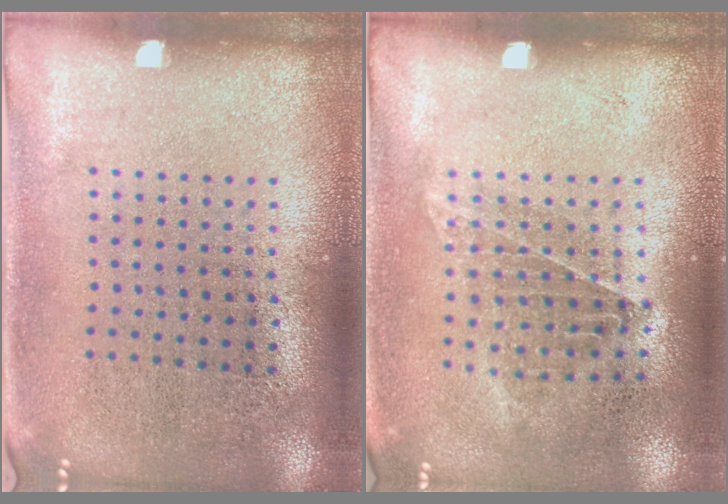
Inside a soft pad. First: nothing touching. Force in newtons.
{"total": 0.9, "press": 0.8, "slide": 0.4}